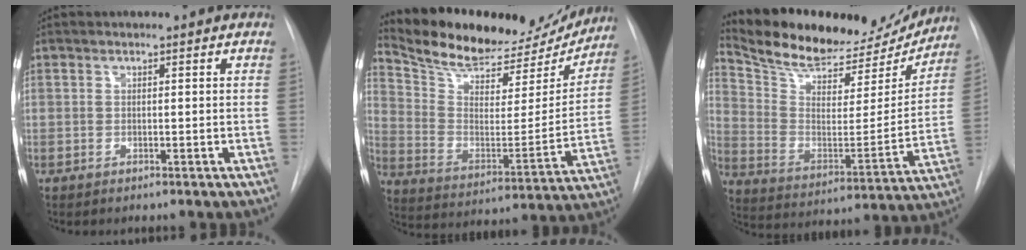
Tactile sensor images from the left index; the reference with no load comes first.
{"total": 23.7, "force": [21.6, 6.7, 7.2], "torque": [-0.123, -0.026, 0.316]}
{"total": 23.9, "force": [21.7, 6.7, 7.4], "torque": [-0.129, -0.026, 0.320]}